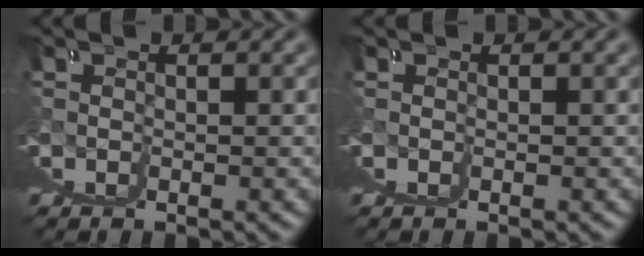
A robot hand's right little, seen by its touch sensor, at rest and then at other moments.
{"total": 0.0}